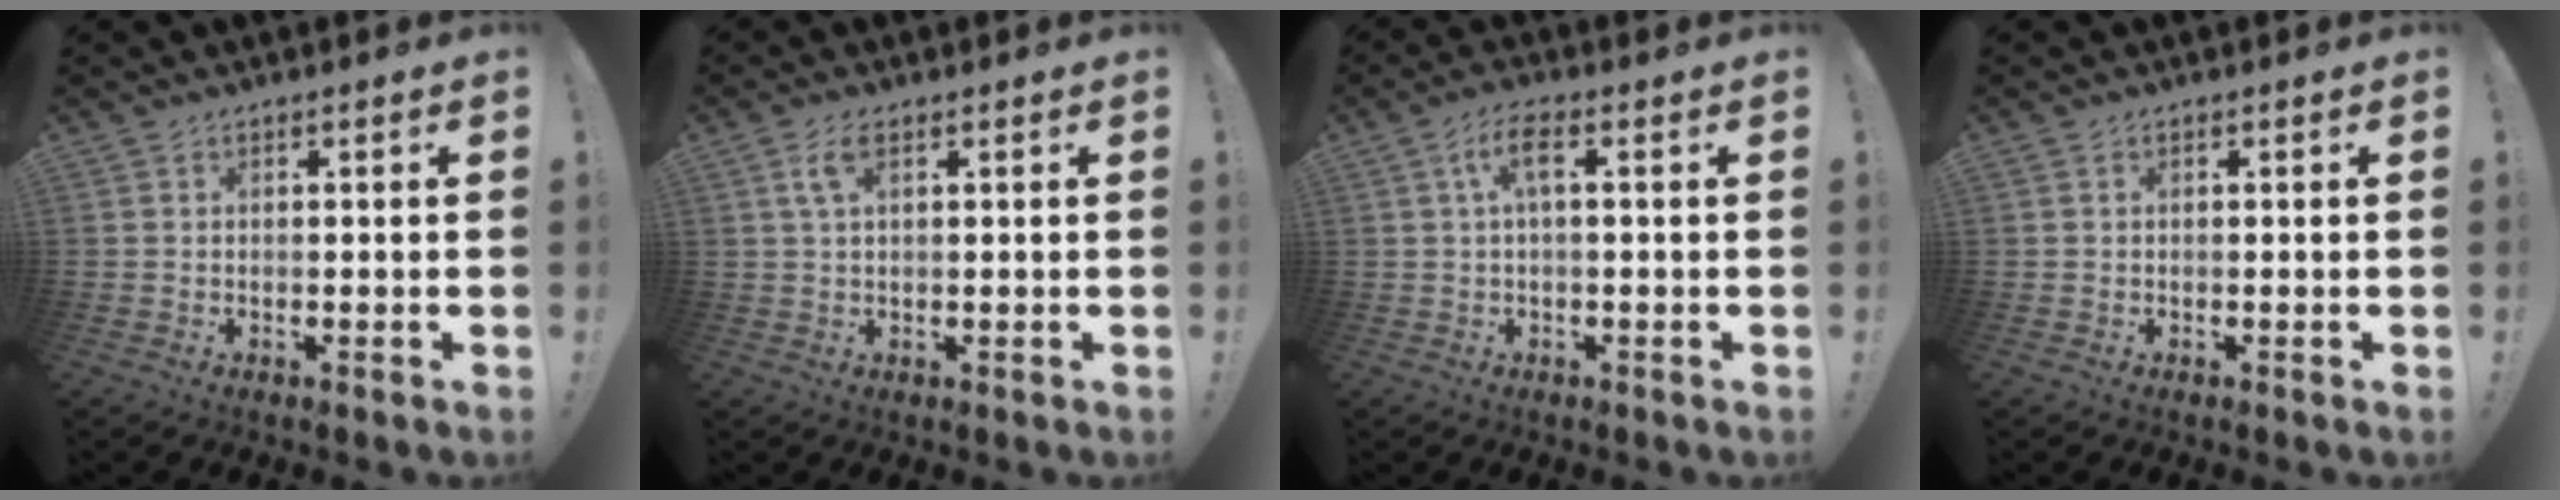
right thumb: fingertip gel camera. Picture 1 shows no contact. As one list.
[{"total": 4.3, "force": [1.7, 1.9, 3.5], "torque": [-0.066, 0.003, 0.031]}, {"total": 5.5, "force": [1.3, 1.3, 5.2], "torque": [-0.103, 0.005, 0.021]}, {"total": 0.0}]